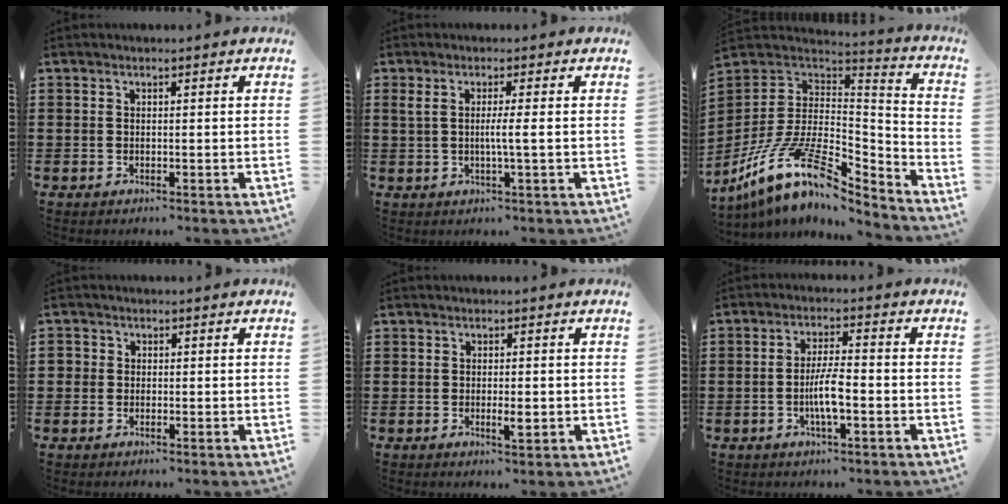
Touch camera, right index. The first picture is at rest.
{"total": 3.2, "force": [0.1, -0.3, 3.2], "torque": [-0.059, -0.007, -0.002]}
{"total": 15.0, "force": [-8.5, 6.1, 10.8], "torque": [-0.231, 0.011, -0.157]}
{"total": 1.1, "force": [-0.1, 1.1, 0.2], "torque": [-0.007, 0.006, -0.004]}
{"total": 2.3, "force": [-0.4, 0.5, 2.2], "torque": [-0.038, -0.003, -0.006]}
{"total": 4.4, "force": [-1.3, 0.8, 4.1], "torque": [-0.086, -0.001, -0.028]}